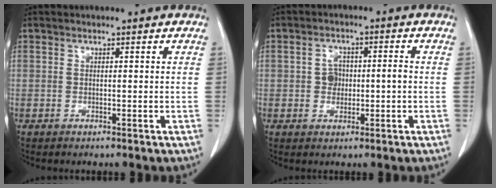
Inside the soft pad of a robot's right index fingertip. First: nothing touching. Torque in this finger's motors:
{"motor_torque": [0.60, -0.17, 0.09, 0.03]}